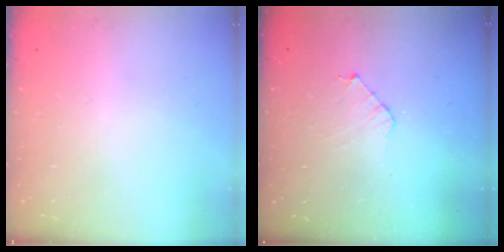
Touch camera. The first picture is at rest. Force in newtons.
{"total": 4.1, "press": 4.0, "slide": 0.4}